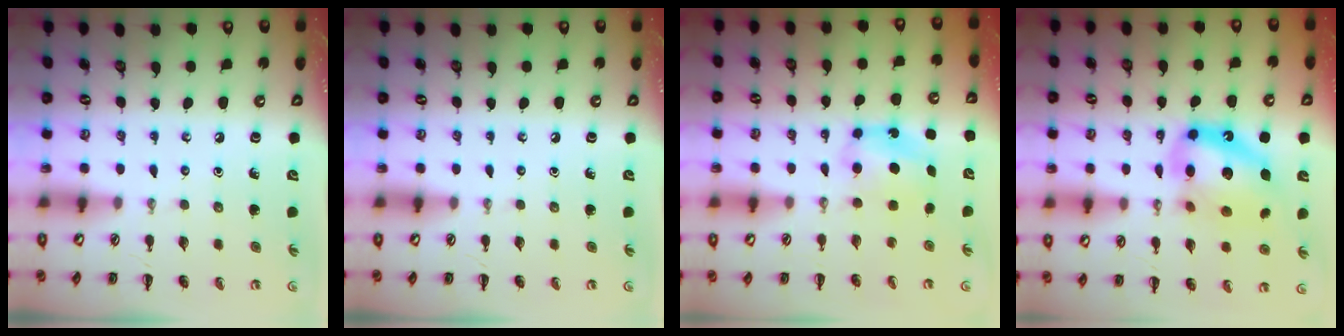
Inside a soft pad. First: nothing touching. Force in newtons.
{"total": 0.0}
{"total": 5.6, "press": 5.5, "slide": 0.9}
{"total": 17.3, "press": 16.9, "slide": 4.0}